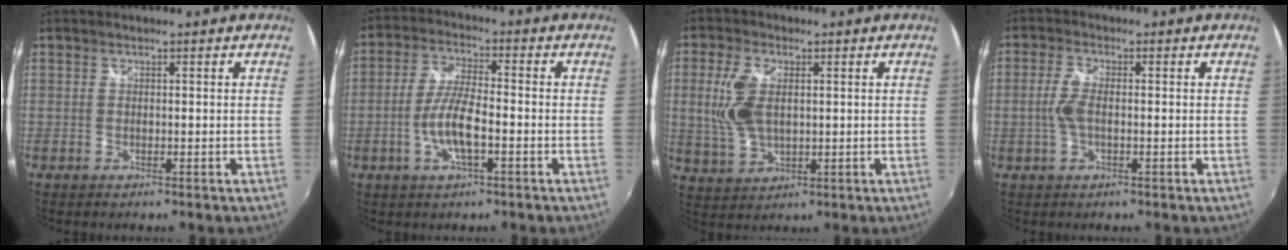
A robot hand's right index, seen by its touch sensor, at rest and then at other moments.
{"total": 7.9, "force": [-2.6, 2.1, 7.2], "torque": [-0.148, 0.000, -0.051]}
{"total": 9.1, "force": [1.3, 5.0, 7.5], "torque": [-0.163, 0.002, 0.032]}
{"total": 4.3, "force": [-0.4, 1.6, 3.9], "torque": [-0.085, 0.002, -0.009]}